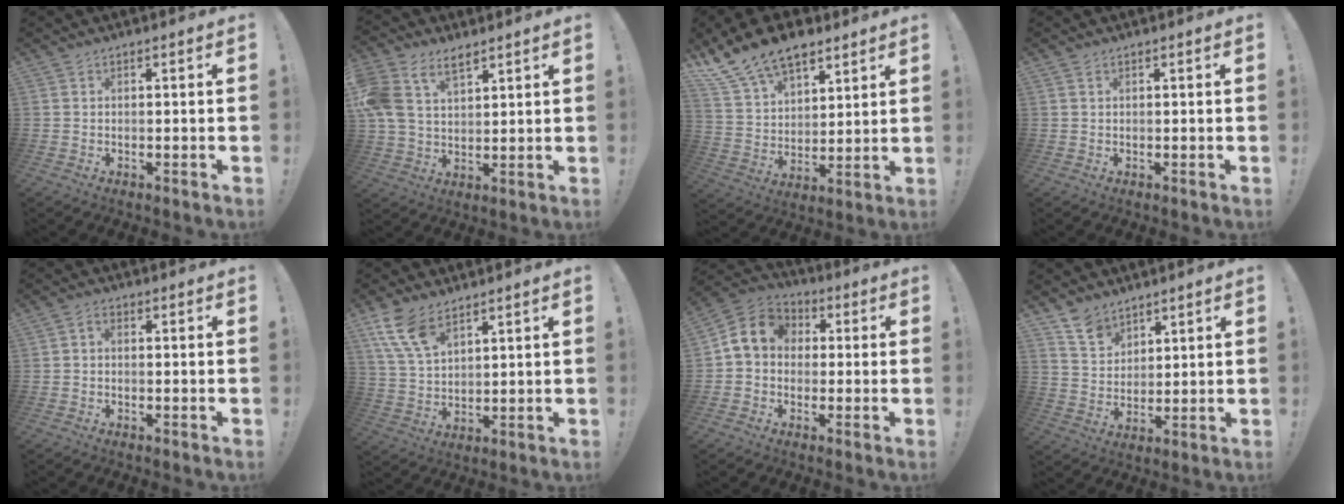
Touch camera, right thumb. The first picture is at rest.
{"total": 11.9, "force": [6.7, 7.4, 6.6], "torque": [-0.149, -0.022, 0.133]}
{"total": 15.1, "force": [11.0, 8.0, 6.6], "torque": [-0.128, -0.071, 0.208]}
{"total": 0.5, "force": [0.3, 0.3, 0.3], "torque": [-0.003, -0.003, 0.006]}
{"total": 1.5, "force": [-0.7, 0.9, 1.0], "torque": [-0.017, 0.005, -0.013]}
{"total": 10.1, "force": [6.6, 5.1, 5.8], "torque": [-0.122, -0.025, 0.128]}
{"total": 9.8, "force": [1.3, 8.1, 5.2], "torque": [-0.084, 0.016, 0.031]}
{"total": 8.0, "force": [6.5, 4.5, 1.7], "torque": [-0.038, -0.044, 0.126]}